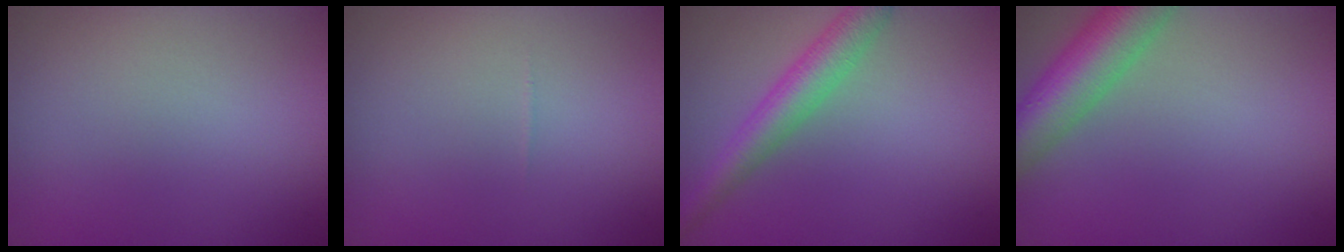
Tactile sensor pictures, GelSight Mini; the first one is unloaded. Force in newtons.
{"total": 0.0}
{"total": 3.9, "press": 3.9, "slide": 0.1}
{"total": 7.2, "press": 7.2, "slide": 0.4}